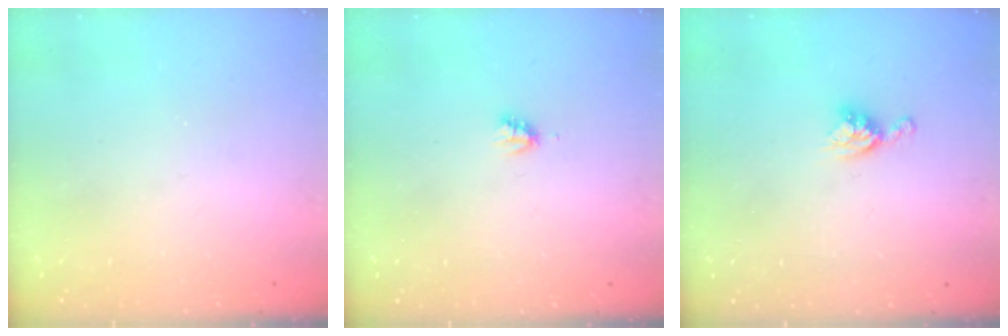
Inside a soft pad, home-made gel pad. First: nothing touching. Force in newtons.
{"total": 2.2, "press": 2.2, "slide": 0.3}
{"total": 5.5, "press": 5.5, "slide": 0.1}